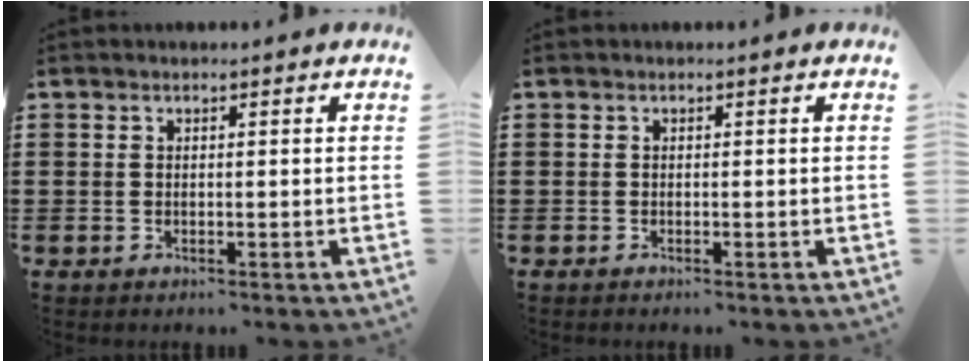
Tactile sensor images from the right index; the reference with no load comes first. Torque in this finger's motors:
{"motor_torque": [-0.49, 1.07, 0.03, 0.01]}